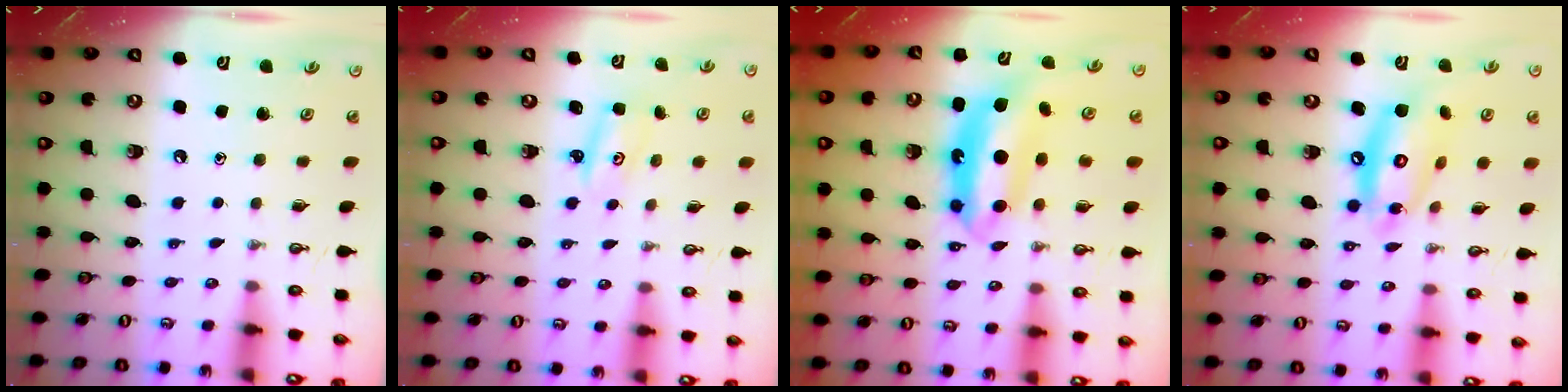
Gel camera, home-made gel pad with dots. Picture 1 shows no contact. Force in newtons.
{"total": 2.4, "press": 2.4, "slide": 0.1}
{"total": 7.5, "press": 7.5, "slide": 0.5}
{"total": 14.8, "press": 14.7, "slide": 1.3}